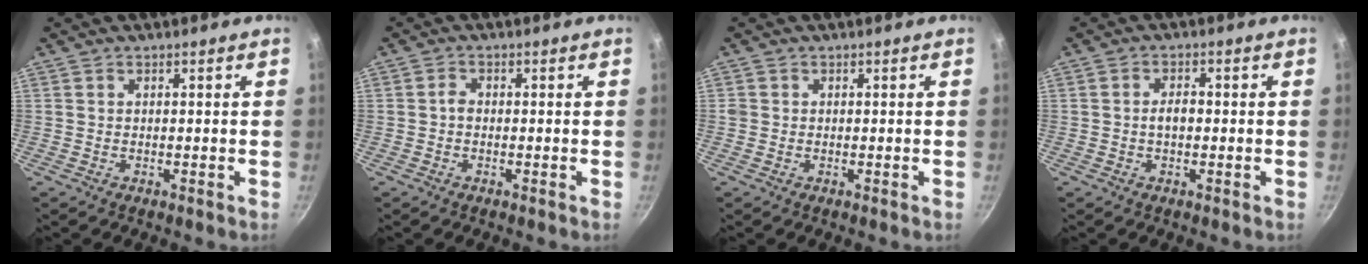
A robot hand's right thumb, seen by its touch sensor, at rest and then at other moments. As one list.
[{"total": 1.4, "force": [-0.3, 1.0, 0.9], "torque": [-0.015, 0.008, -0.008]}, {"total": 0.8, "force": [-0.1, 0.8, 0.2], "torque": [-0.002, 0.002, -0.003]}, {"total": 2.7, "force": [-0.3, 1.7, 2.2], "torque": [-0.029, 0.012, -0.006]}]